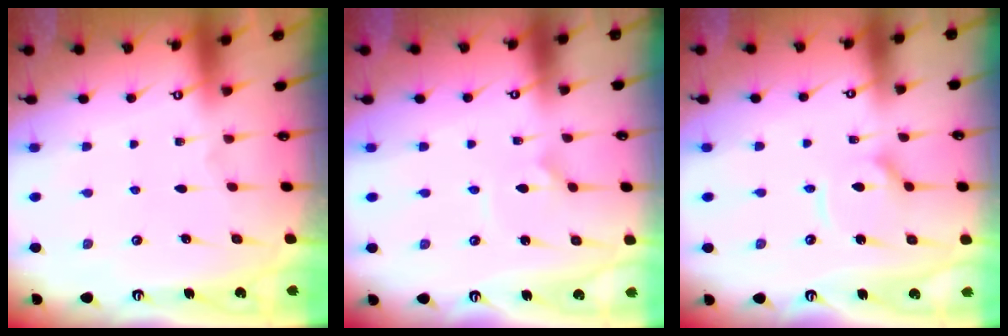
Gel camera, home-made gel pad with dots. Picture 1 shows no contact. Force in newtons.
{"total": 2.1, "press": 2.1, "slide": 0.5}
{"total": 7.1, "press": 7.1, "slide": 0.8}